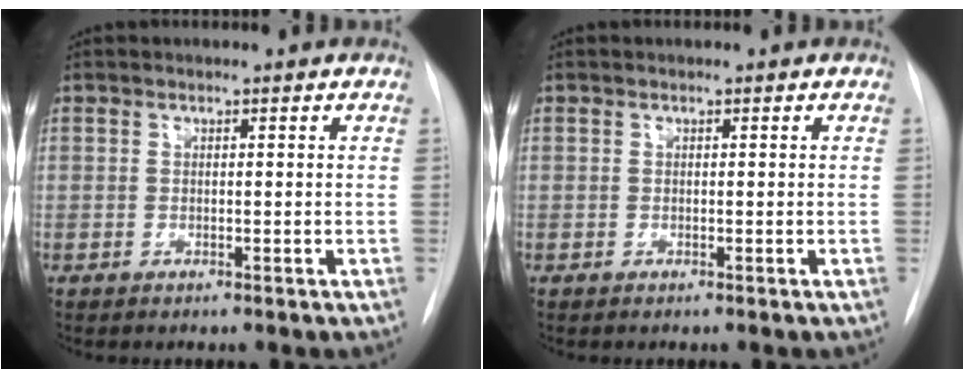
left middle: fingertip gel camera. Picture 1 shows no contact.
{"total": 0.0}